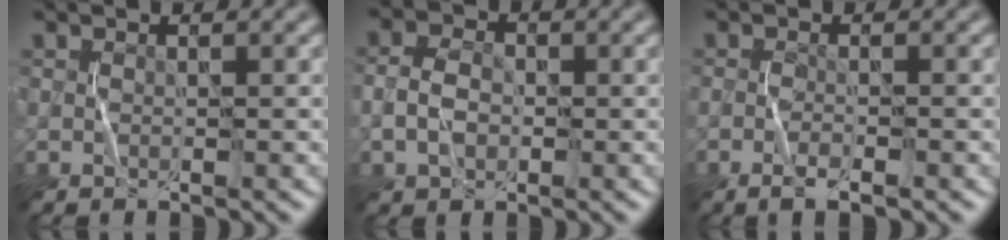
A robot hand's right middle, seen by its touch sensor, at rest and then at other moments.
{"total": 2.6, "force": [-0.6, 1.8, 1.7], "torque": [-0.035, 0.001, -0.015]}
{"total": 1.7, "force": [-0.9, 0.2, 1.4], "torque": [-0.026, -0.001, -0.018]}